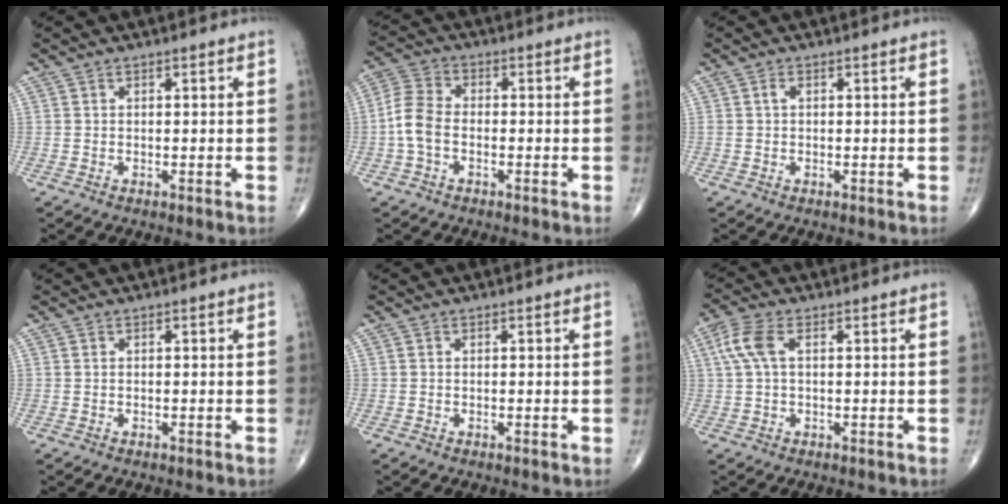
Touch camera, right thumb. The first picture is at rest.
{"total": 6.4, "force": [-1.4, 4.1, 4.8], "torque": [-0.105, 0.020, -0.040]}
{"total": 0.9, "force": [0.2, 0.6, 0.7], "torque": [-0.014, 0.003, 0.002]}
{"total": 0.0}
{"total": 0.0}
{"total": 5.4, "force": [1.3, 2.7, 4.6], "torque": [-0.124, 0.020, 0.025]}